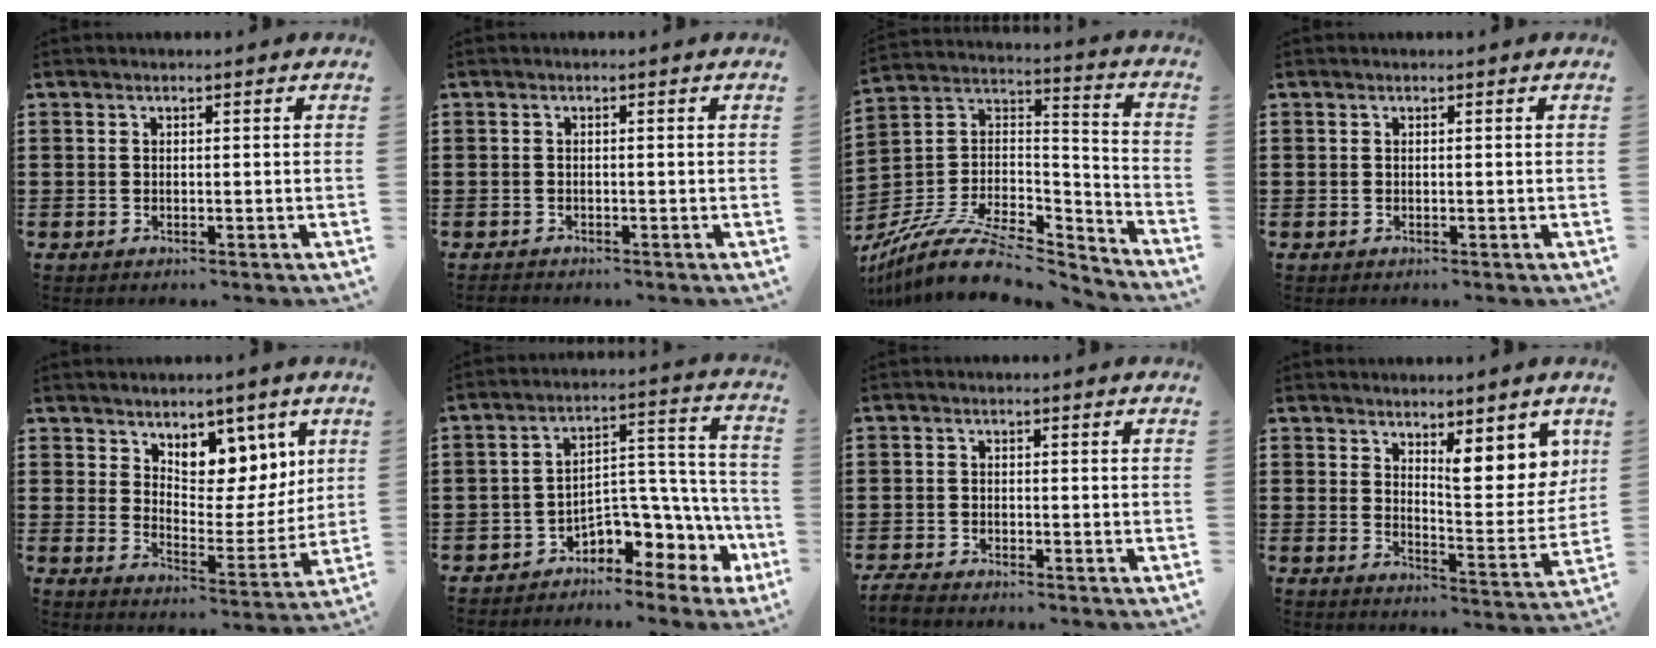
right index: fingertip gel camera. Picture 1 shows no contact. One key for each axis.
{"total": 0.6, "fx": -0.6, "fy": 0.1, "fz": 0.1, "tx": -0.003, "ty": -0.001, "tz": -0.012}
{"total": 11.4, "fx": -8.5, "fy": 4.4, "fz": 6.3, "tx": -0.122, "ty": 0.015, "tz": -0.159}
{"total": 0.0}
{"total": 7.2, "fx": 5.5, "fy": 4.2, "fz": 2.1, "tx": -0.052, "ty": -0.041, "tz": 0.097}
{"total": 6.3, "fx": -2.5, "fy": 4.6, "fz": 3.5, "tx": -0.065, "ty": -0.019, "tz": -0.044}
{"total": 1.9, "fx": -1.9, "fy": 0.2, "fz": 0.2, "tx": -0.014, "ty": -0.003, "tz": -0.041}
{"total": 8.1, "fx": 5.6, "fy": 3.0, "fz": 5.0, "tx": -0.073, "ty": -0.033, "tz": 0.095}